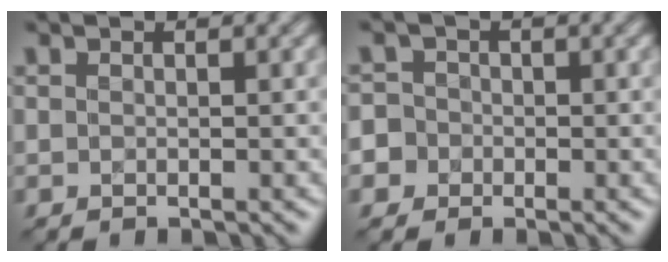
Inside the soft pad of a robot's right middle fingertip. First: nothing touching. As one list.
[{"total": 3.1, "force": [-1.3, 2.8, 0.3], "torque": [0.013, 0.015, -0.042]}]